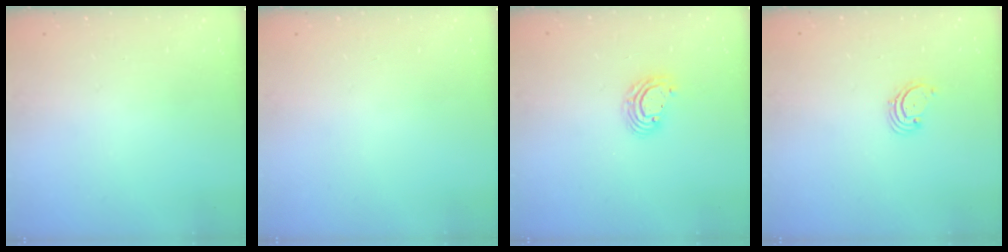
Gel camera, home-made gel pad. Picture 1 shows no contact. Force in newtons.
{"total": 0.0}
{"total": 6.3, "press": 6.3, "slide": 0.8}
{"total": 1.7, "press": 1.7, "slide": 0.2}